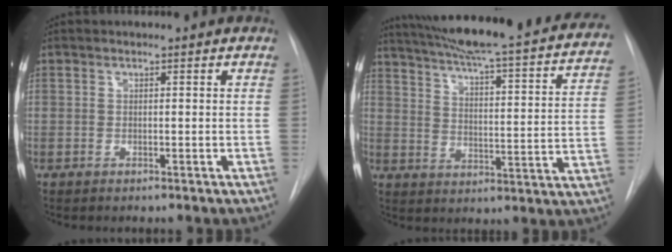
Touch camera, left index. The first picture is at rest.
{"total": 30.7, "force": [26.6, 3.5, 14.9], "torque": [-0.228, -0.065, 0.327]}